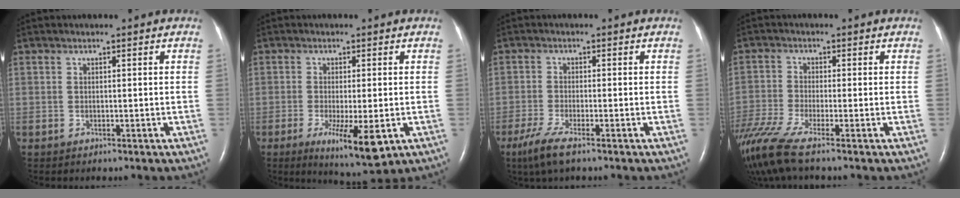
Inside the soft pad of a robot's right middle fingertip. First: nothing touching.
{"total": 7.9, "force": [-2.9, 1.4, 7.2], "torque": [-0.118, -0.022, -0.039]}
{"total": 6.1, "force": [-4.0, 0.8, 4.5], "torque": [-0.102, -0.019, -0.076]}
{"total": 8.7, "force": [-6.6, 0.0, 5.7], "torque": [-0.124, -0.026, -0.127]}